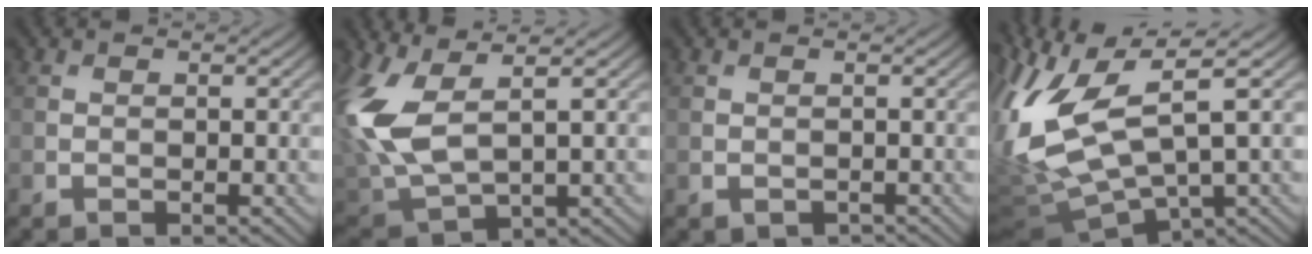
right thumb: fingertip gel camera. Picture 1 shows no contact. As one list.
[{"total": 11.2, "force": [2.3, 5.5, 9.5], "torque": [-0.259, -0.007, 0.051]}, {"total": 0.6, "force": [-0.4, 0.4, 0.2], "torque": [-0.005, -0.006, -0.005]}, {"total": 13.4, "force": [2.1, 4.9, 12.3], "torque": [-0.292, 0.003, 0.047]}]